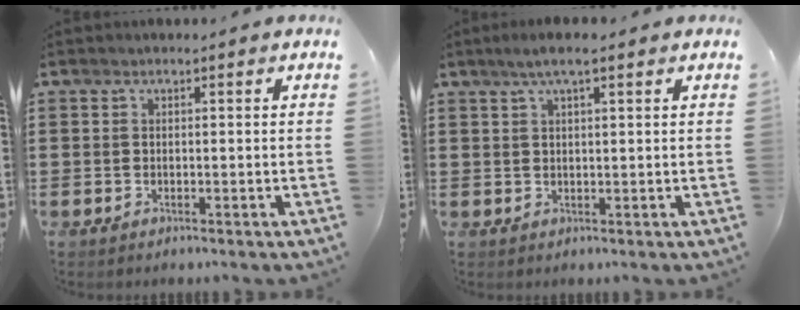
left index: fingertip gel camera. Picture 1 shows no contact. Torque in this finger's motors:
{"motor_torque": [0.87, -0.77, 0.44, 0.11]}